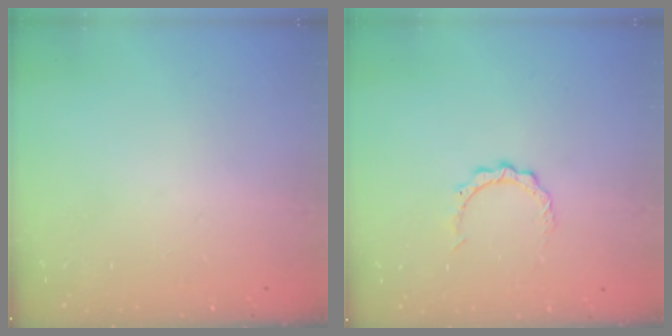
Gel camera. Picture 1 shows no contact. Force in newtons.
{"total": 3.6, "press": 3.6, "slide": 0.2}